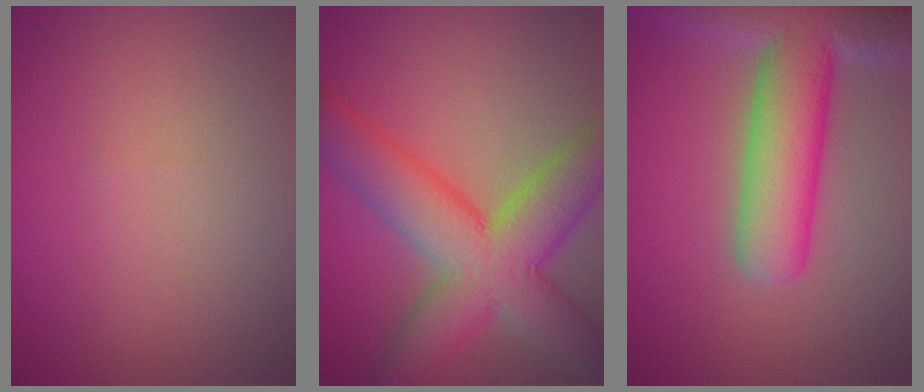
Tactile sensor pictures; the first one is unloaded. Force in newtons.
{"total": 9.7, "press": 9.7, "slide": 0.3}
{"total": 10.4, "press": 10.4, "slide": 0.8}